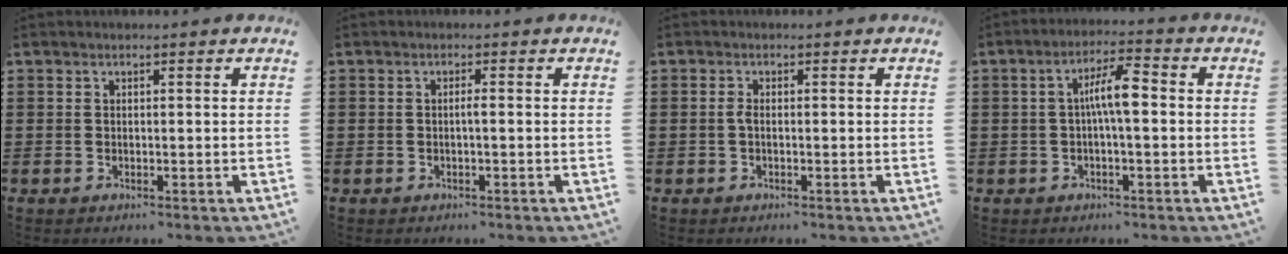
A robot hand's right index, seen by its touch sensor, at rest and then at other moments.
{"total": 0.9, "force": [-0.3, -0.1, 0.9], "torque": [-0.016, -0.005, -0.005]}
{"total": 1.3, "force": [-0.3, 0.4, 1.2], "torque": [-0.038, -0.005, -0.011]}
{"total": 6.0, "force": [0.0, 1.4, 5.9], "torque": [-0.117, 0.010, -0.007]}